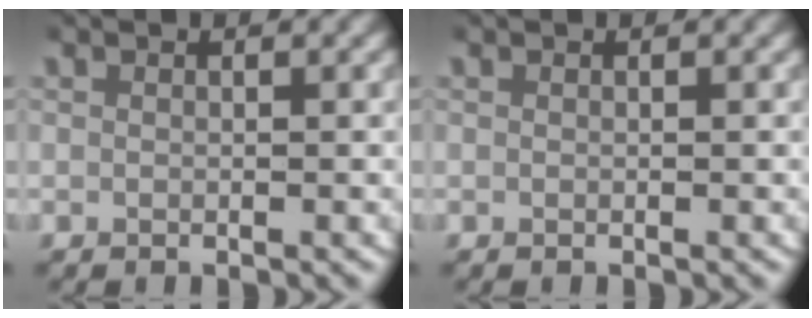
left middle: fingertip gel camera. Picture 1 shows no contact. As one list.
[{"total": 0.0}]